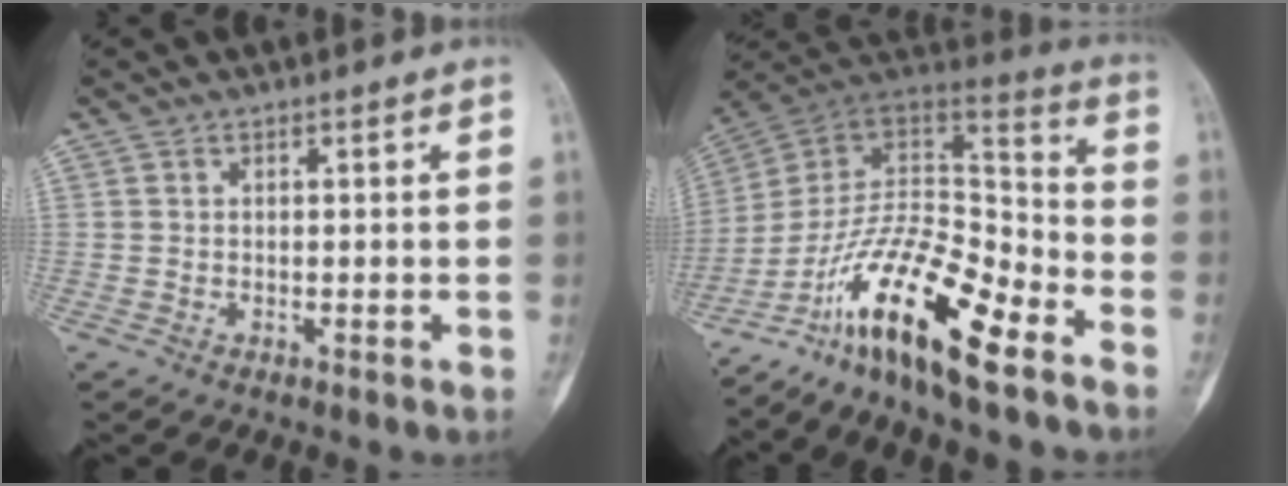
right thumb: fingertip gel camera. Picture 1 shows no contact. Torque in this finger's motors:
{"motor_torque": [2.03, 1.85, 1.72, -1.06, 0.17]}